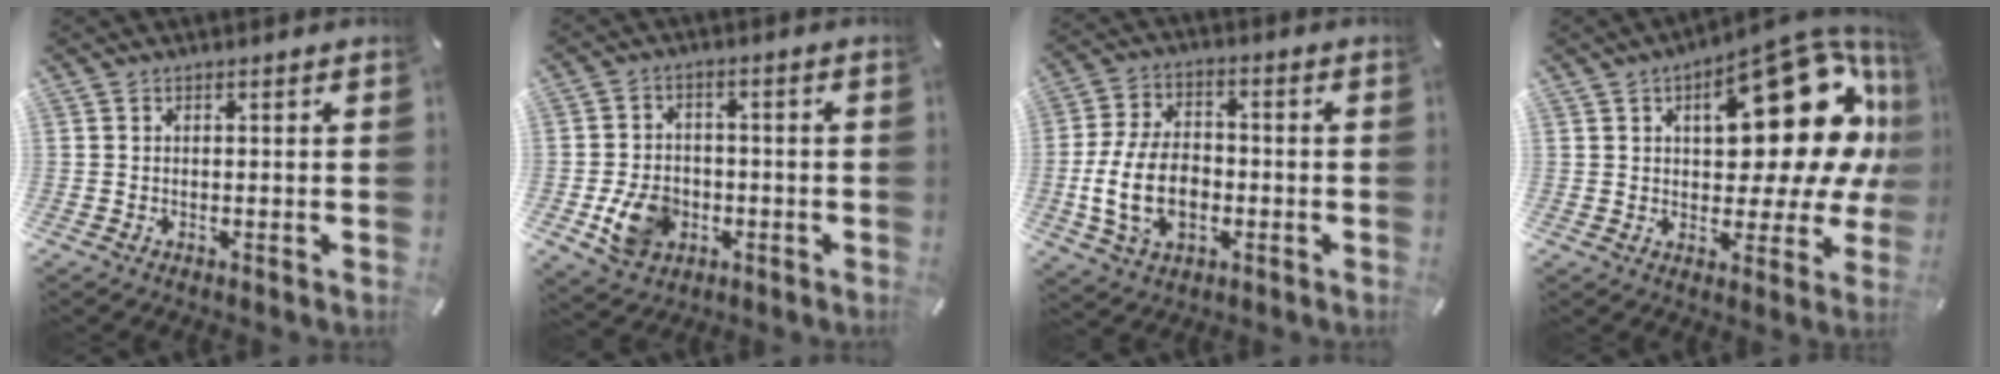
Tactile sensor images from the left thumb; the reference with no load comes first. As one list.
[{"total": 9.6, "force": [-2.7, 7.7, 4.9], "torque": [-0.096, 0.014, -0.047]}, {"total": 14.6, "force": [-2.7, 10.0, 10.3], "torque": [-0.234, 0.005, -0.047]}, {"total": 25.2, "force": [8.3, 12.6, 20.2], "torque": [-0.234, -0.056, 0.138]}]